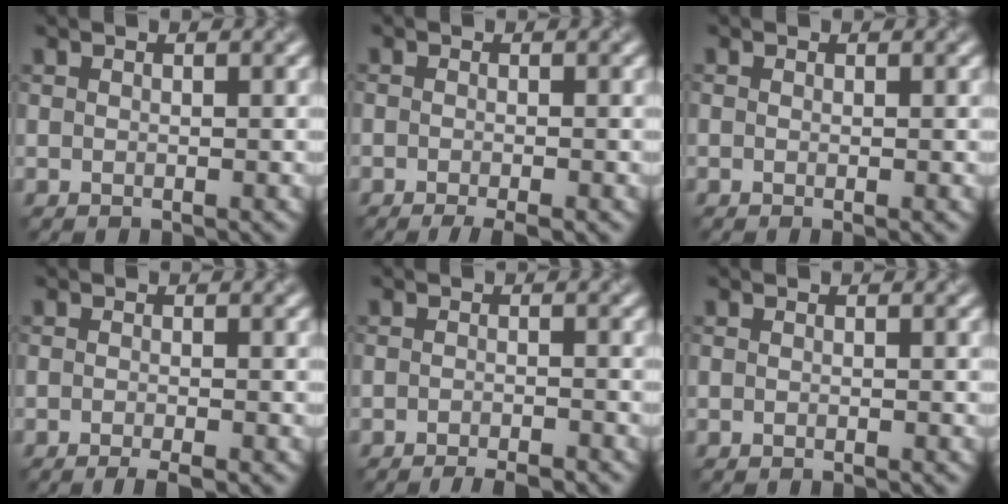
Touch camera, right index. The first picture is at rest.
{"total": 2.3, "force": [-1.4, 0.3, 1.8], "torque": [-0.020, 0.001, -0.013]}
{"total": 0.7, "force": [-0.2, 0.2, 0.7], "torque": [-0.004, 0.000, -0.004]}
{"total": 2.2, "force": [-1.6, 0.3, 1.5], "torque": [-0.018, 0.003, -0.022]}
{"total": 3.3, "force": [-2.8, 0.5, 1.6], "torque": [-0.012, 0.008, -0.038]}
{"total": 0.8, "force": [-0.6, 0.1, 0.4], "torque": [0.000, 0.002, -0.008]}